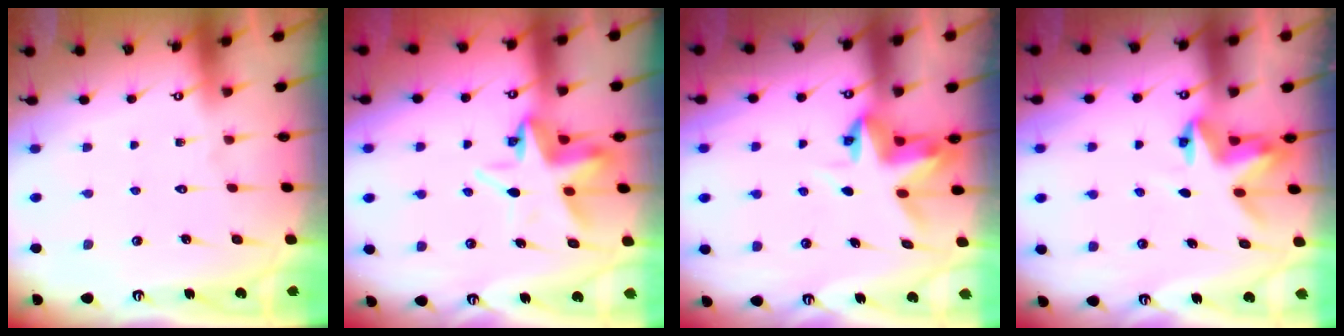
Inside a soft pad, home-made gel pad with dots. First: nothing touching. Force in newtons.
{"total": 7.7, "press": 7.2, "slide": 2.7}
{"total": 4.9, "press": 4.9, "slide": 0.2}
{"total": 4.0, "press": 3.9, "slide": 0.5}